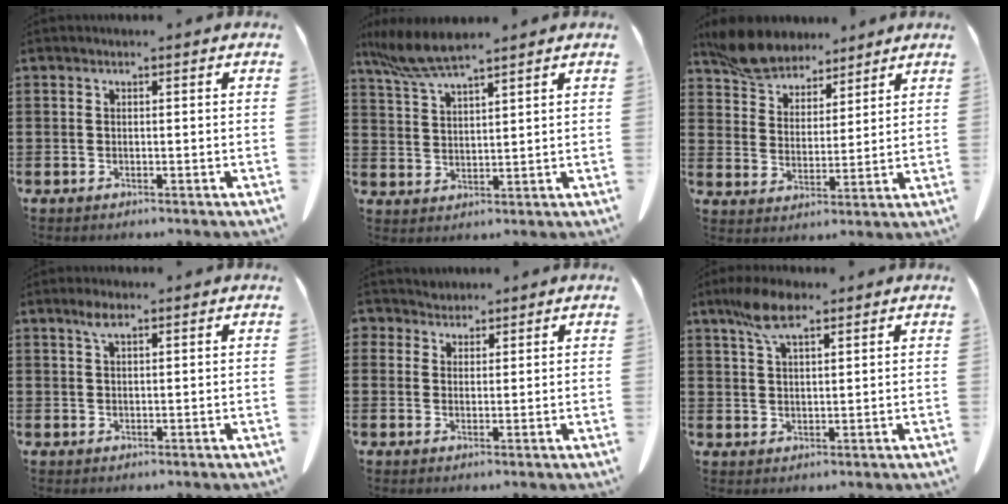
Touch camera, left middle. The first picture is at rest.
{"total": 6.5, "force": [5.4, 0.8, 3.6], "torque": [-0.085, -0.014, 0.100]}
{"total": 6.9, "force": [6.3, 2.4, 1.4], "torque": [-0.056, -0.018, 0.121]}
{"total": 2.3, "force": [1.2, 0.6, 1.9], "torque": [-0.040, 0.003, 0.021]}
{"total": 2.4, "force": [2.0, 1.2, 0.3], "torque": [-0.015, 0.006, 0.039]}
{"total": 6.7, "force": [4.2, 2.0, 4.8], "torque": [-0.103, 0.004, 0.076]}